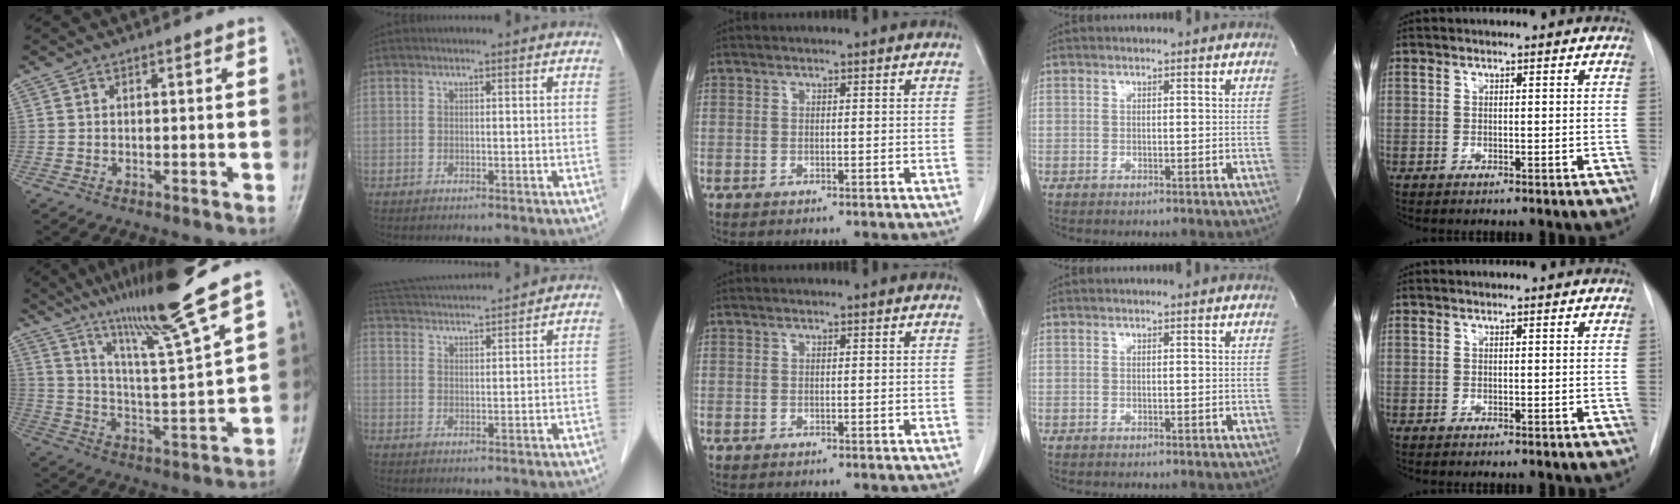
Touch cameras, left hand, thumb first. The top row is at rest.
{"thumb": {"total": 16.5, "force": [12.5, -0.8, 10.8], "torque": [-0.173, -0.068, 0.218]}, "index": {"total": 12.0, "force": [11.3, 0.2, 4.0], "torque": [-0.088, 0.028, 0.176]}}